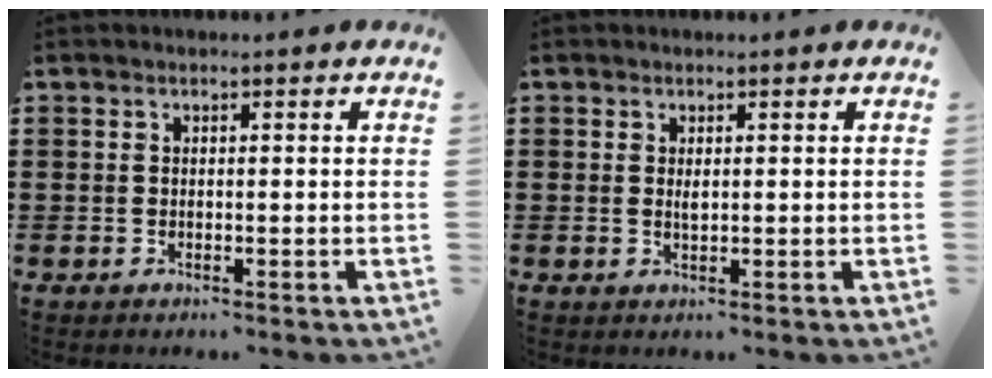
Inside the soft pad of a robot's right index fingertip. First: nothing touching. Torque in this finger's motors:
{"motor_torque": [2.14, 0.00, 0.23, 0.01]}